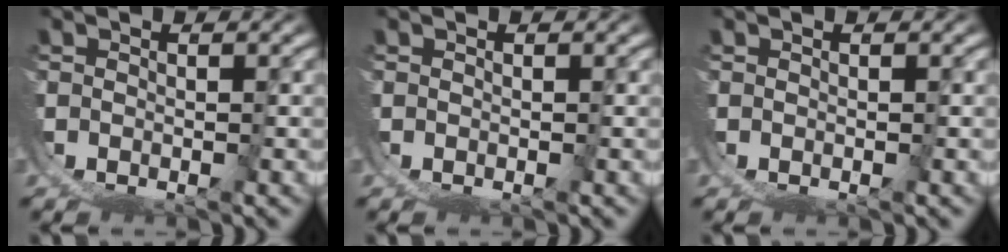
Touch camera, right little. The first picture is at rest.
{"total": 0.0}
{"total": 0.0}